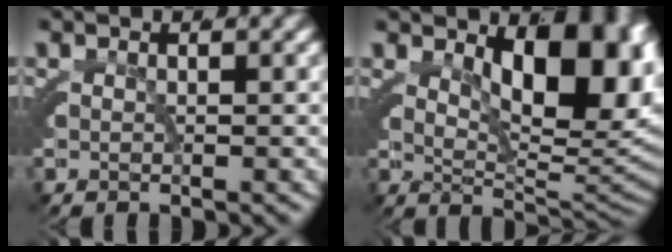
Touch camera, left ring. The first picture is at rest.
{"total": 9.8, "force": [3.1, 4.4, 8.2], "torque": [-0.111, 0.007, 0.047]}